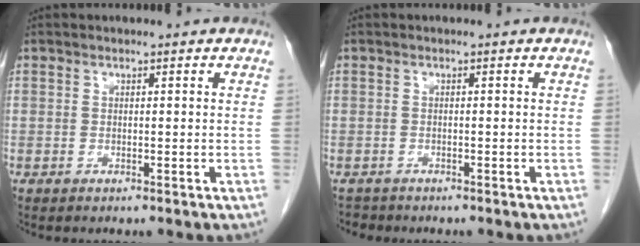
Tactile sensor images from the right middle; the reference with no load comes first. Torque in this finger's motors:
{"motor_torque": [-0.08, -0.21, -0.14, -0.02]}